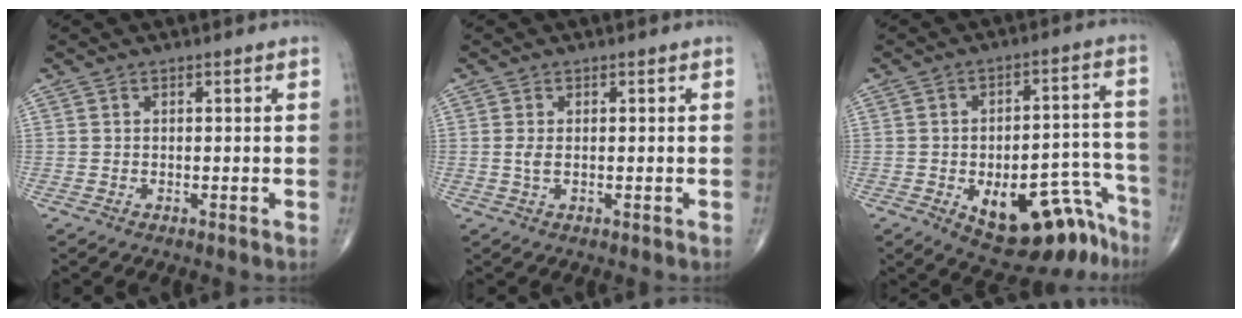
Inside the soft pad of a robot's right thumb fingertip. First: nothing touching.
{"total": 1.5, "force": [0.0, 0.6, 1.3], "torque": [-0.034, -0.003, 0.001]}
{"total": 18.8, "force": [-11.1, 8.7, 12.3], "torque": [-0.075, 0.117, -0.147]}